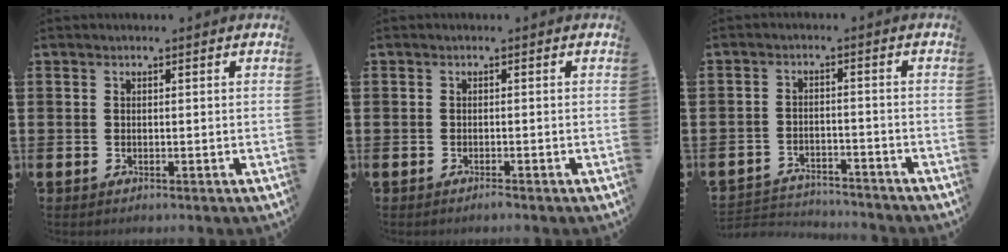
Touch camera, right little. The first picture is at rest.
{"total": 0.6, "force": [-0.5, 0.0, 0.2], "torque": [-0.004, -0.004, -0.010]}
{"total": 3.0, "force": [-2.9, 0.4, -0.1], "torque": [-0.005, 0.003, -0.065]}